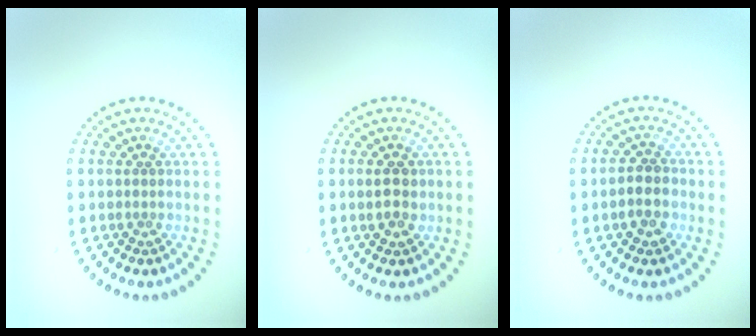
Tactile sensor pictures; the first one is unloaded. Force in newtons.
{"total": 2.1, "press": 2.1, "slide": 0.3}
{"total": 2.5, "press": 2.5, "slide": 0.4}